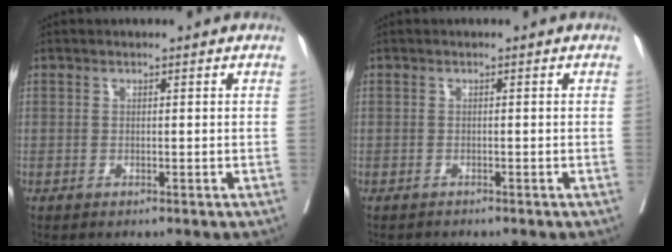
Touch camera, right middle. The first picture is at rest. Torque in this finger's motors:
{"motor_torque": [-0.05, -0.11, -0.06, -0.01]}